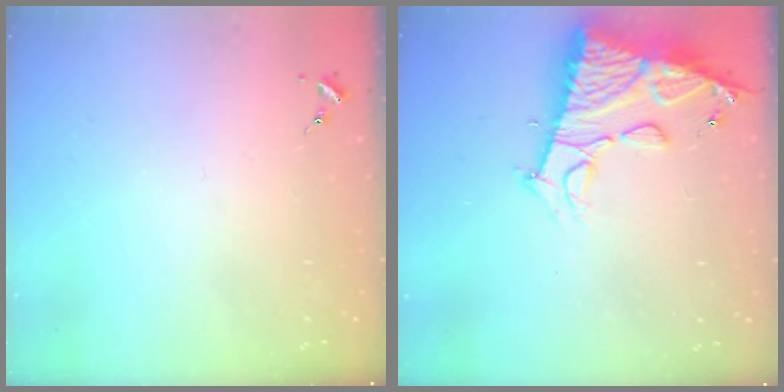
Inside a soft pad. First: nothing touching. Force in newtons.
{"total": 14.3, "press": 14.2, "slide": 1.3}